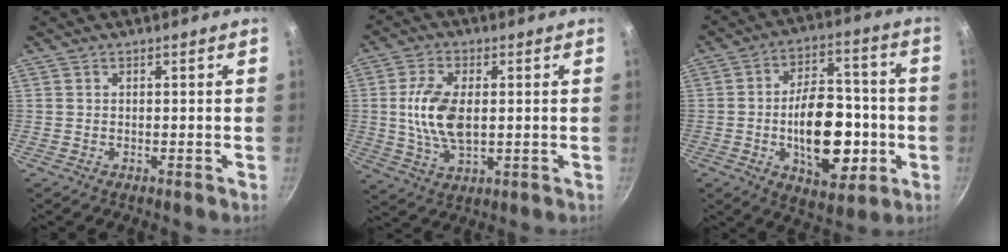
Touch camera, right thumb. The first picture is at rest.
{"total": 10.5, "force": [0.7, 5.7, 8.8], "torque": [-0.171, 0.000, 0.013]}
{"total": 18.9, "force": [-3.7, 10.9, 15.0], "torque": [-0.178, 0.024, -0.050]}